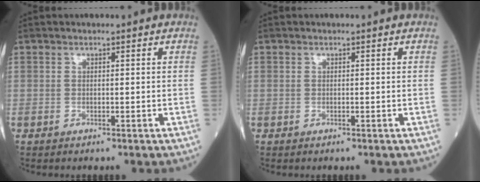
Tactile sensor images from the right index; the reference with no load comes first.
{"total": 0.0}